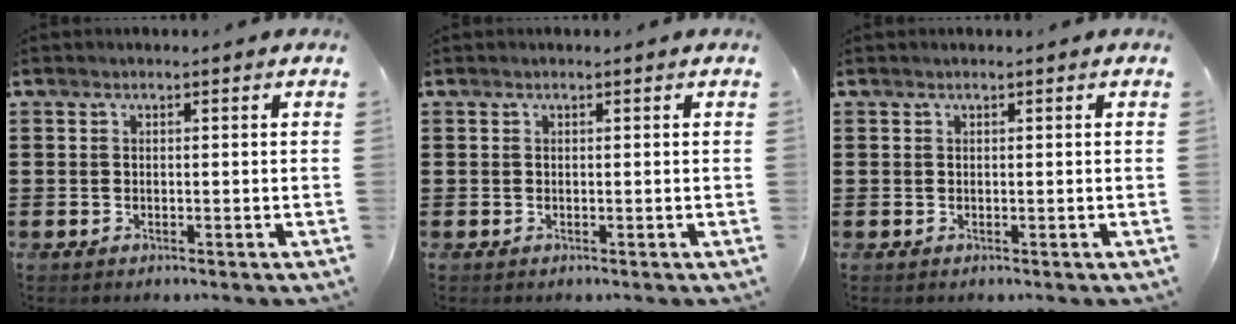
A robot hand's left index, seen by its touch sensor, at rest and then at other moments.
{"total": 0.0}
{"total": 0.0}